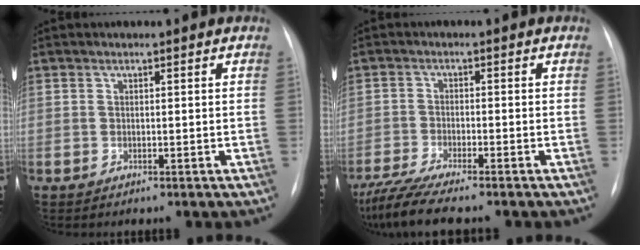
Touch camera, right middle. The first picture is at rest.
{"total": 7.3, "force": [-6.2, -0.3, 3.8], "torque": [-0.070, -0.021, -0.109]}